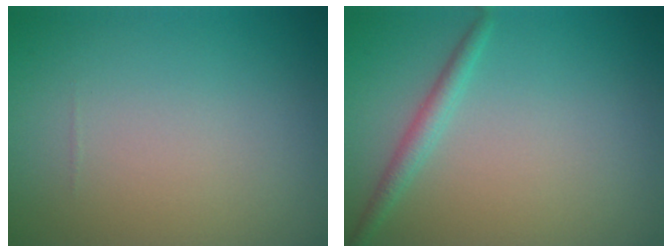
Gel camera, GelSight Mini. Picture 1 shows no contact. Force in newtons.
{"total": 1.7, "press": 1.7, "slide": 0.1}